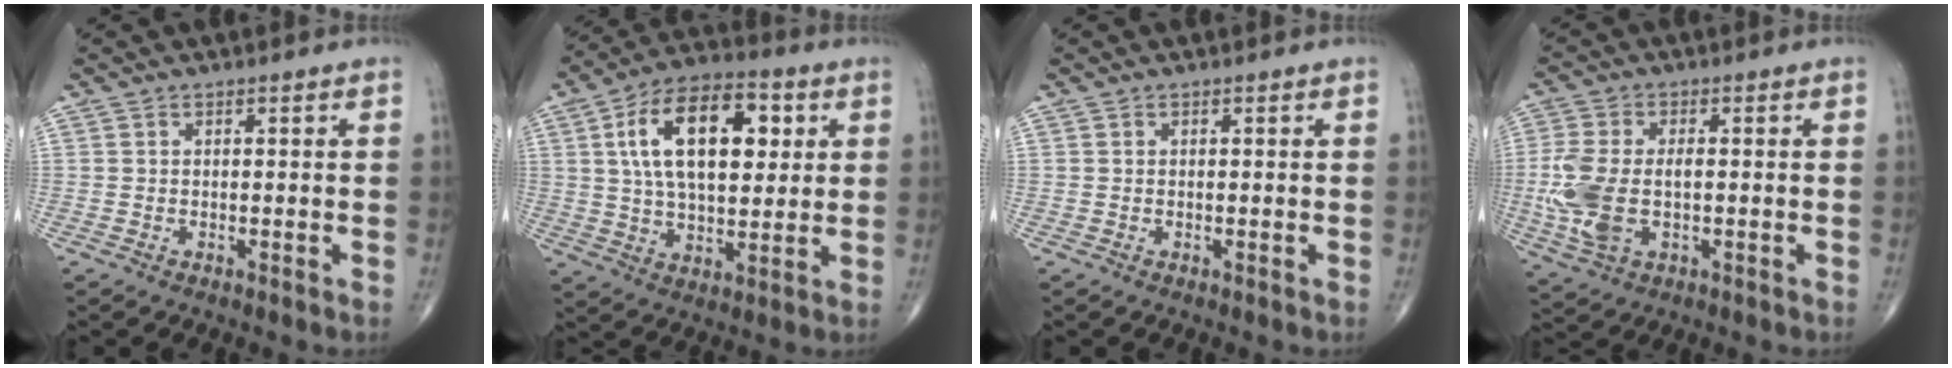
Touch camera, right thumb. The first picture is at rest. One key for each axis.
{"total": 18.7, "fx": 4.9, "fy": 9.9, "fz": 15.1, "tx": -0.230, "ty": 0.004, "tz": 0.079}
{"total": 0.0}
{"total": 10.8, "fx": -1.1, "fy": 6.1, "fz": 8.9, "tx": -0.211, "ty": -0.002, "tz": -0.018}